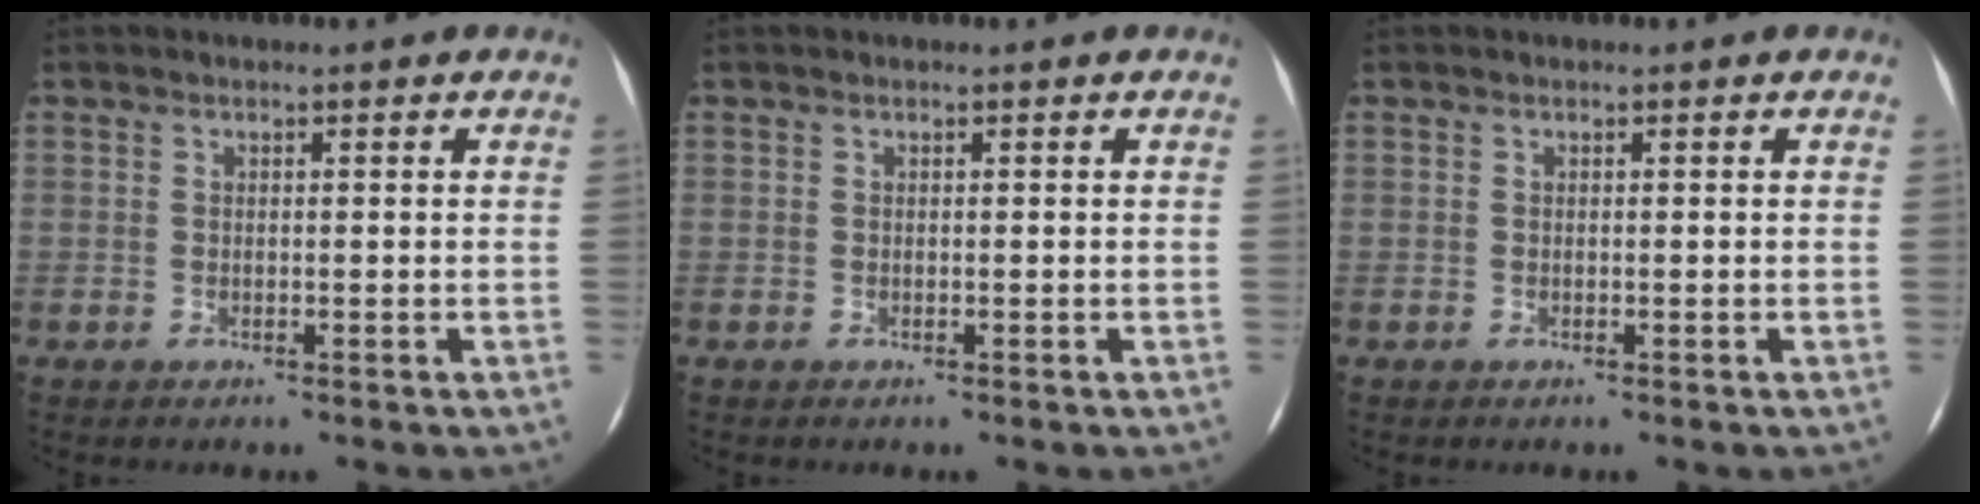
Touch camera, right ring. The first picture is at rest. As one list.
[{"total": 0.0}, {"total": 0.0}]